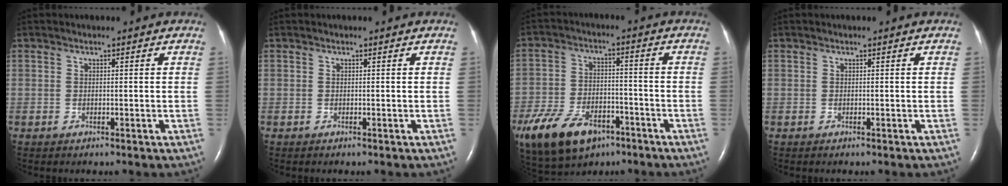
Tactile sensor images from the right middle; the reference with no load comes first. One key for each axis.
{"total": 0.0}
{"total": 16.2, "fx": -9.6, "fy": 9.0, "fz": 9.4, "tx": -0.219, "ty": -0.008, "tz": -0.161}
{"total": 0.0}